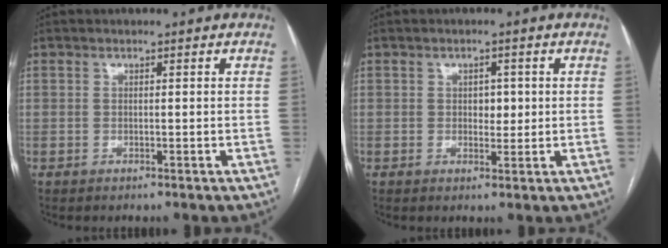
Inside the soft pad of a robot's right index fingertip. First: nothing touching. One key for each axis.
{"total": 2.5, "fx": 0.3, "fy": 1.6, "fz": 1.8, "tx": -0.018, "ty": 0.001, "tz": 0.005}